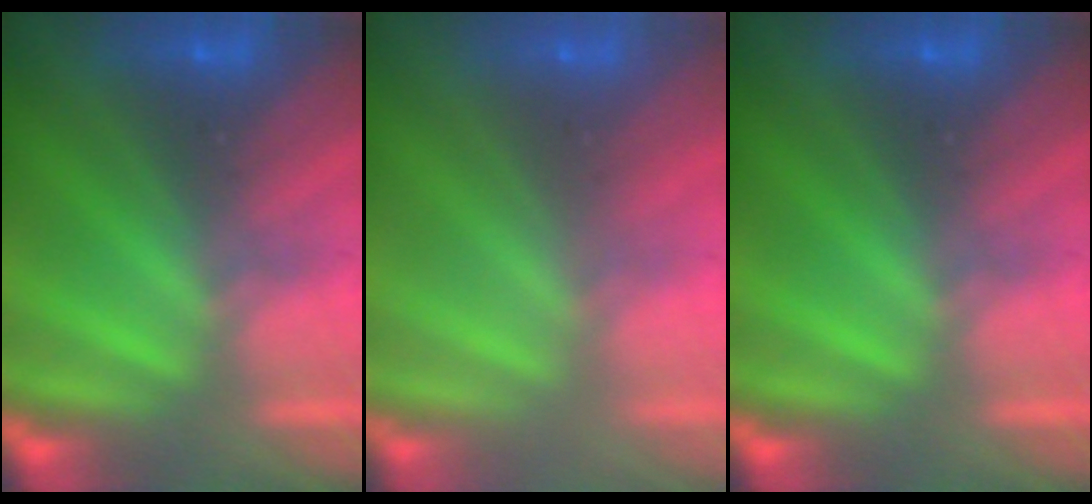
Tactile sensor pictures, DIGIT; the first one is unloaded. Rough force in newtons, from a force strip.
{"total": 3.0}
{"total": 0.0}